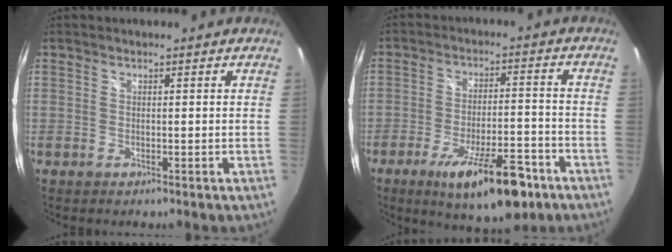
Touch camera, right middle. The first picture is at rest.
{"total": 15.5, "force": [-9.4, 4.6, 11.5], "torque": [-0.190, -0.019, -0.138]}